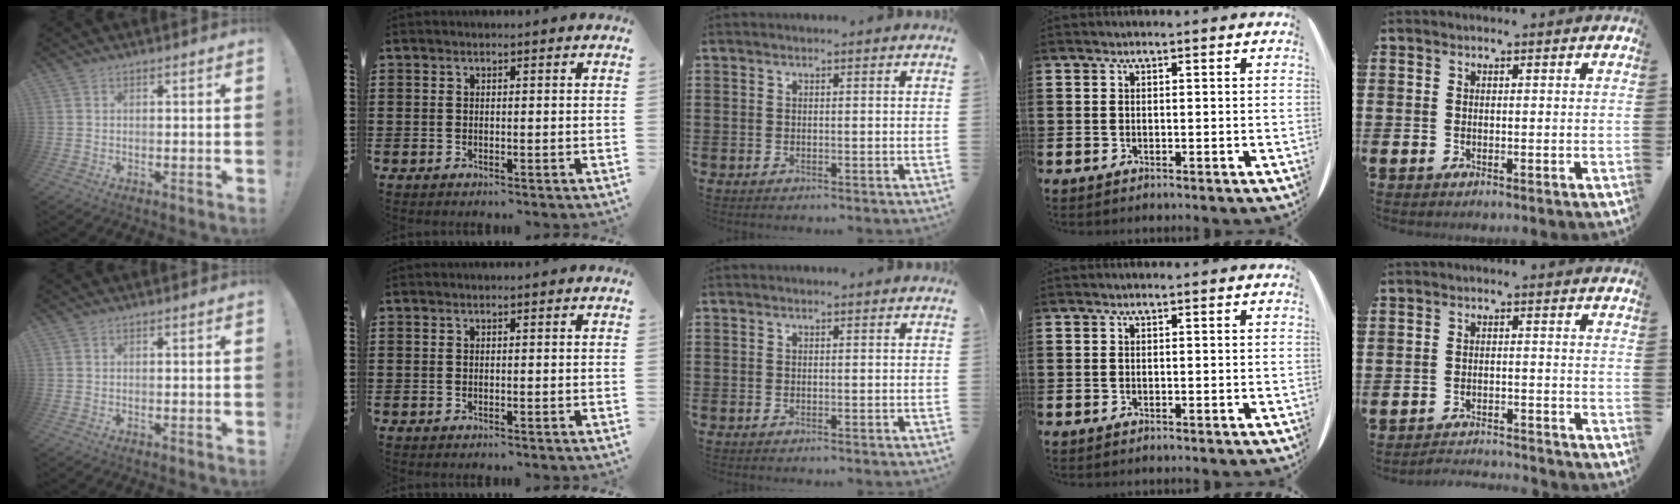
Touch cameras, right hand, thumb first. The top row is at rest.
{"little": {"total": 2.2, "force": [-2.2, -0.1, -0.2], "torque": [-0.003, 0.005, -0.049]}}